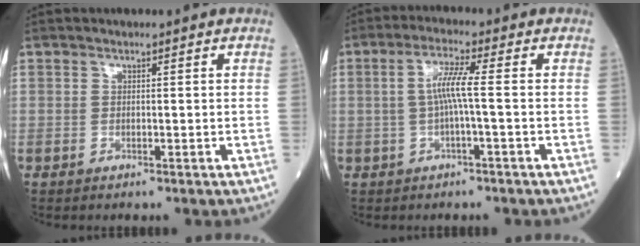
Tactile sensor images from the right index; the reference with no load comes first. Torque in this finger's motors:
{"motor_torque": [1.03, -0.02, 0.48, 0.13]}